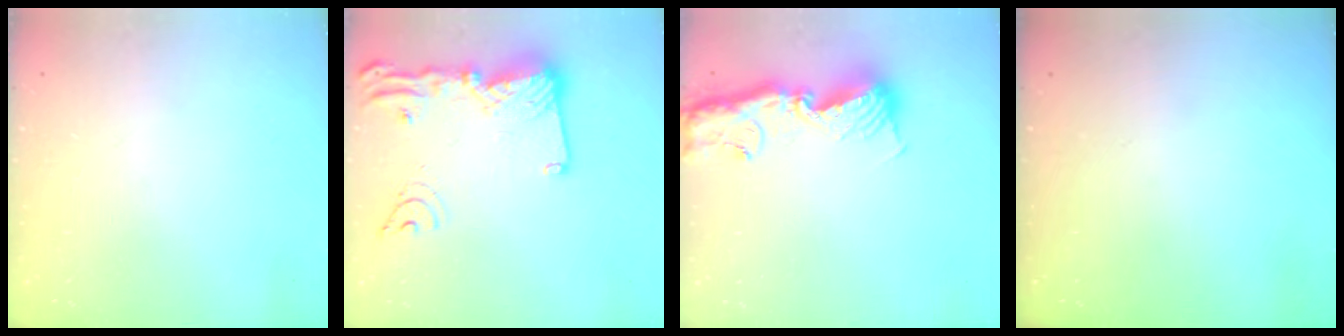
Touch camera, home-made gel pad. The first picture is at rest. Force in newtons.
{"total": 18.5, "press": 18.4, "slide": 1.7}
{"total": 15.7, "press": 15.6, "slide": 1.6}
{"total": 0.0}